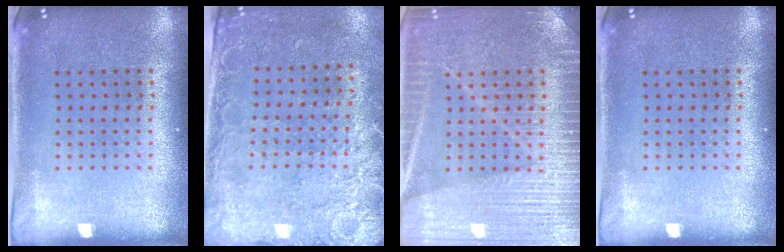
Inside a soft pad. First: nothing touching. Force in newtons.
{"total": 2.7, "press": 2.2, "slide": 1.5}
{"total": 6.1, "press": 6.1, "slide": 0.9}
{"total": 0.0}